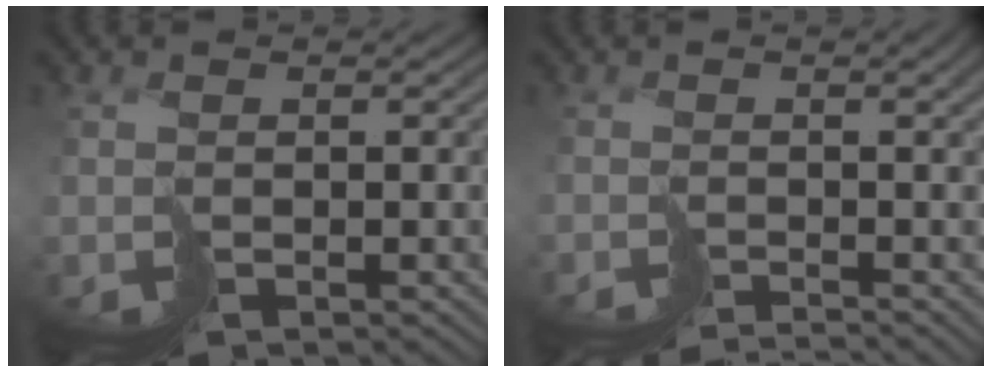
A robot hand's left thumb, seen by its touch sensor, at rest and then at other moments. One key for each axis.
{"total": 4.2, "fx": -2.7, "fy": -0.2, "fz": 3.2, "tx": -0.022, "ty": -0.009, "tz": -0.034}